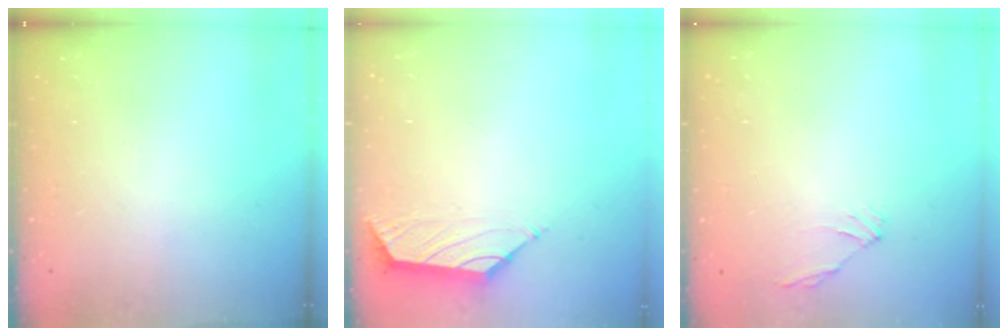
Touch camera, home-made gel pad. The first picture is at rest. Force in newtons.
{"total": 1.6, "press": 1.4, "slide": 0.6}
{"total": 0.7, "press": 0.3, "slide": 0.6}